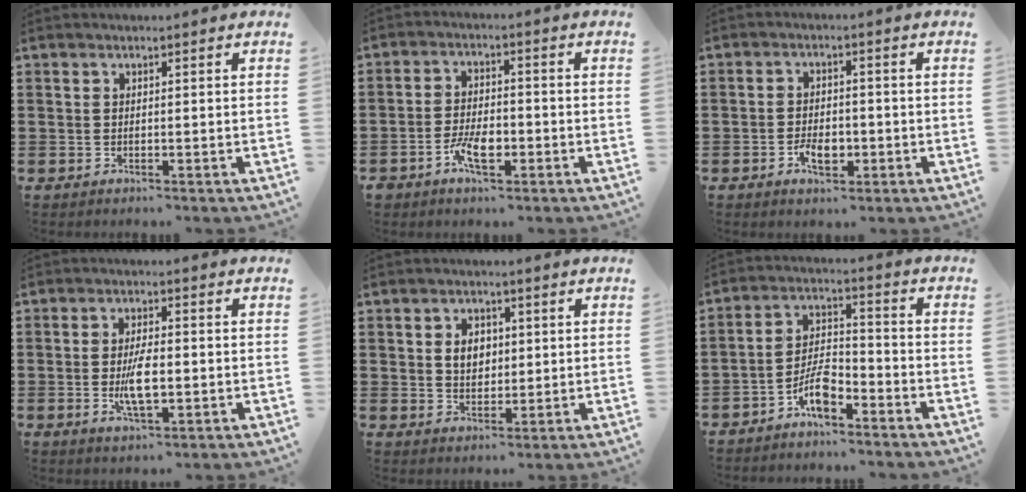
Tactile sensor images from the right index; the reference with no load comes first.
{"total": 5.3, "force": [-2.5, 2.4, 4.0], "torque": [-0.086, 0.002, -0.048]}
{"total": 3.9, "force": [-1.5, 2.1, 2.9], "torque": [-0.043, 0.001, -0.027]}
{"total": 5.9, "force": [-0.9, 2.1, 5.4], "torque": [-0.108, -0.002, -0.019]}
{"total": 3.9, "force": [0.6, 2.9, 2.6], "torque": [-0.052, 0.008, 0.007]}
{"total": 6.1, "force": [-4.1, 2.2, 3.9], "torque": [-0.085, 0.010, -0.081]}